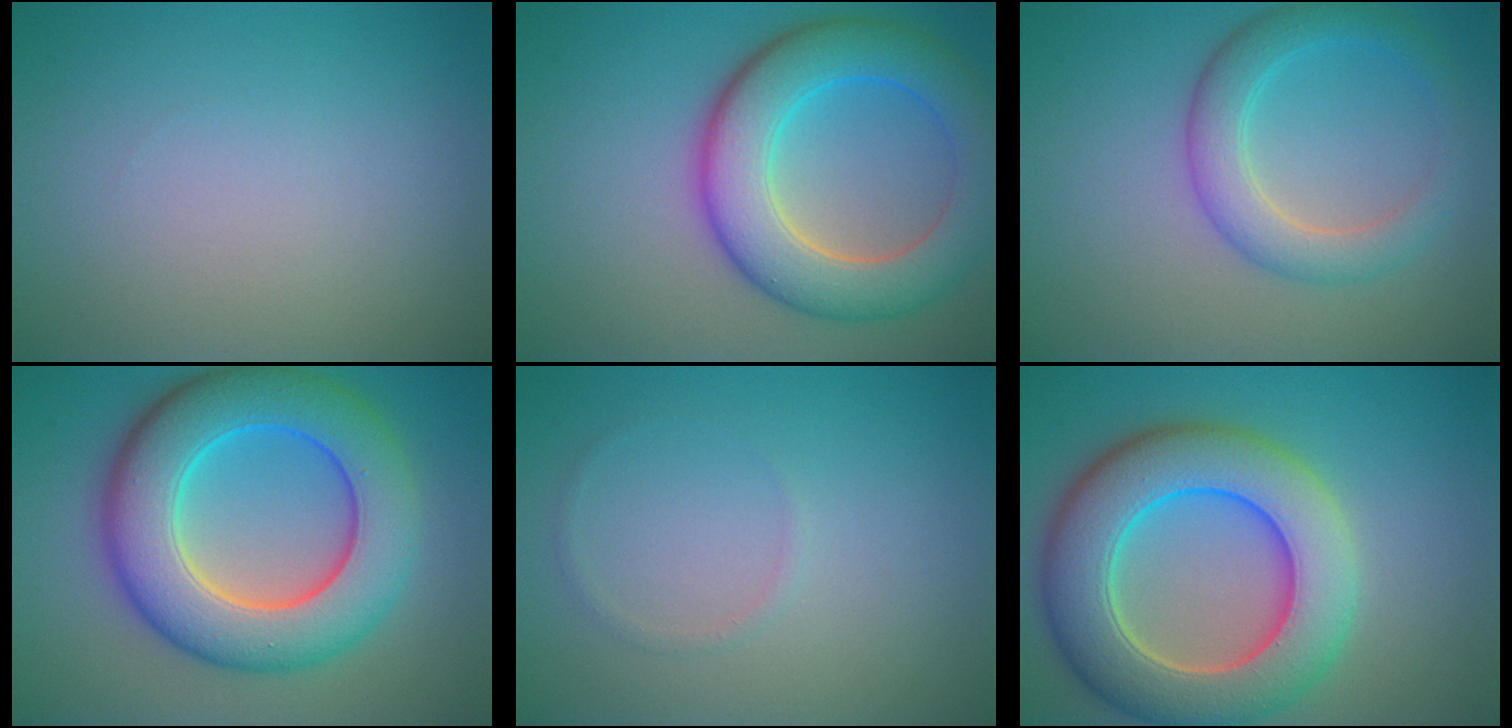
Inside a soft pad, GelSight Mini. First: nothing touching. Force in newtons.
{"total": 8.7, "press": 8.7, "slide": 0.2}
{"total": 4.0, "press": 4.0, "slide": 0.1}
{"total": 11.1, "press": 11.1, "slide": 0.3}
{"total": 0.6, "press": 0.6, "slide": 0.1}
{"total": 10.5, "press": 10.5, "slide": 0.7}